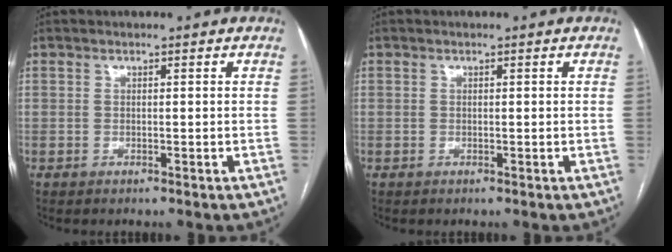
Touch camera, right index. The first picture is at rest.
{"total": 0.0}